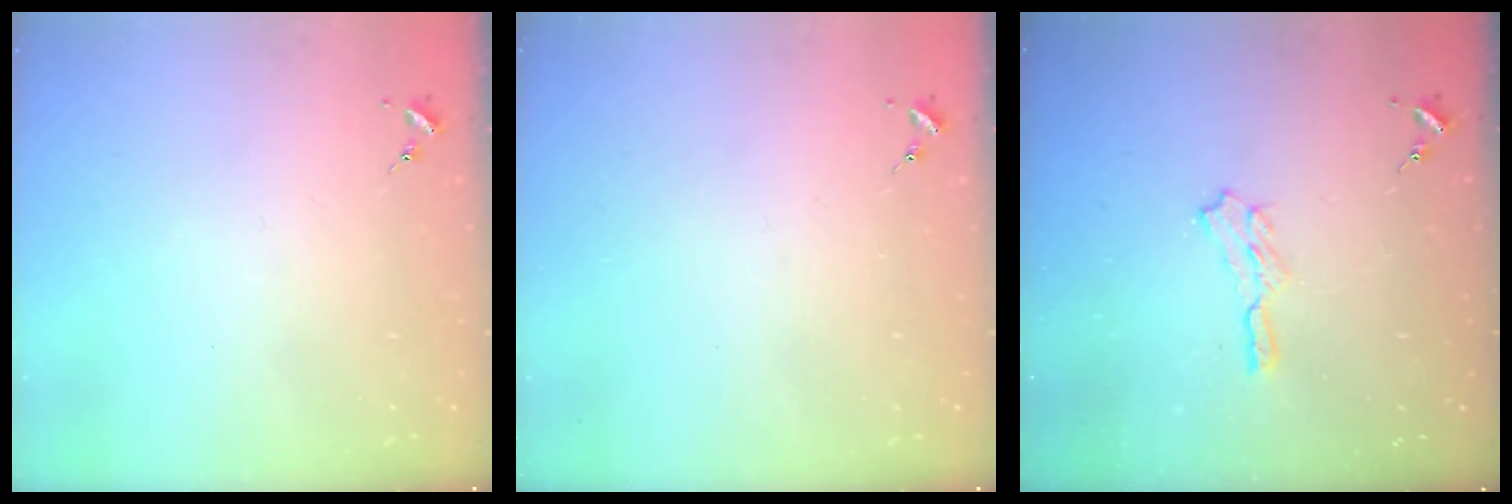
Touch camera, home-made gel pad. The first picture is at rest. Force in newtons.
{"total": 0.0}
{"total": 5.0, "press": 5.0, "slide": 0.8}